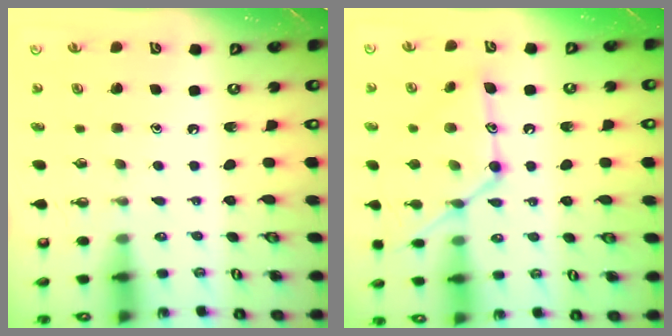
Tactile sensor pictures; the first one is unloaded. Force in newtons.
{"total": 16.6, "press": 16.6, "slide": 1.1}